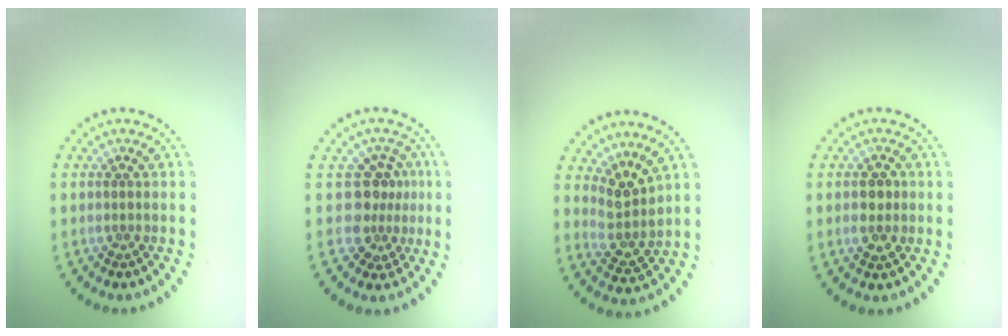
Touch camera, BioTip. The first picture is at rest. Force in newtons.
{"total": 3.2, "press": 2.5, "slide": 2.1}
{"total": 2.7, "press": 2.2, "slide": 1.7}
{"total": 2.1, "press": 2.1, "slide": 0.2}